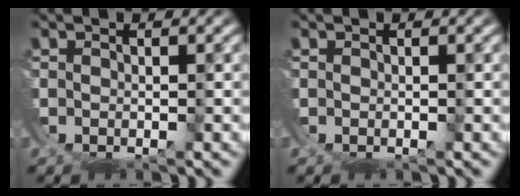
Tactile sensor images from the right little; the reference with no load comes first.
{"total": 0.0}